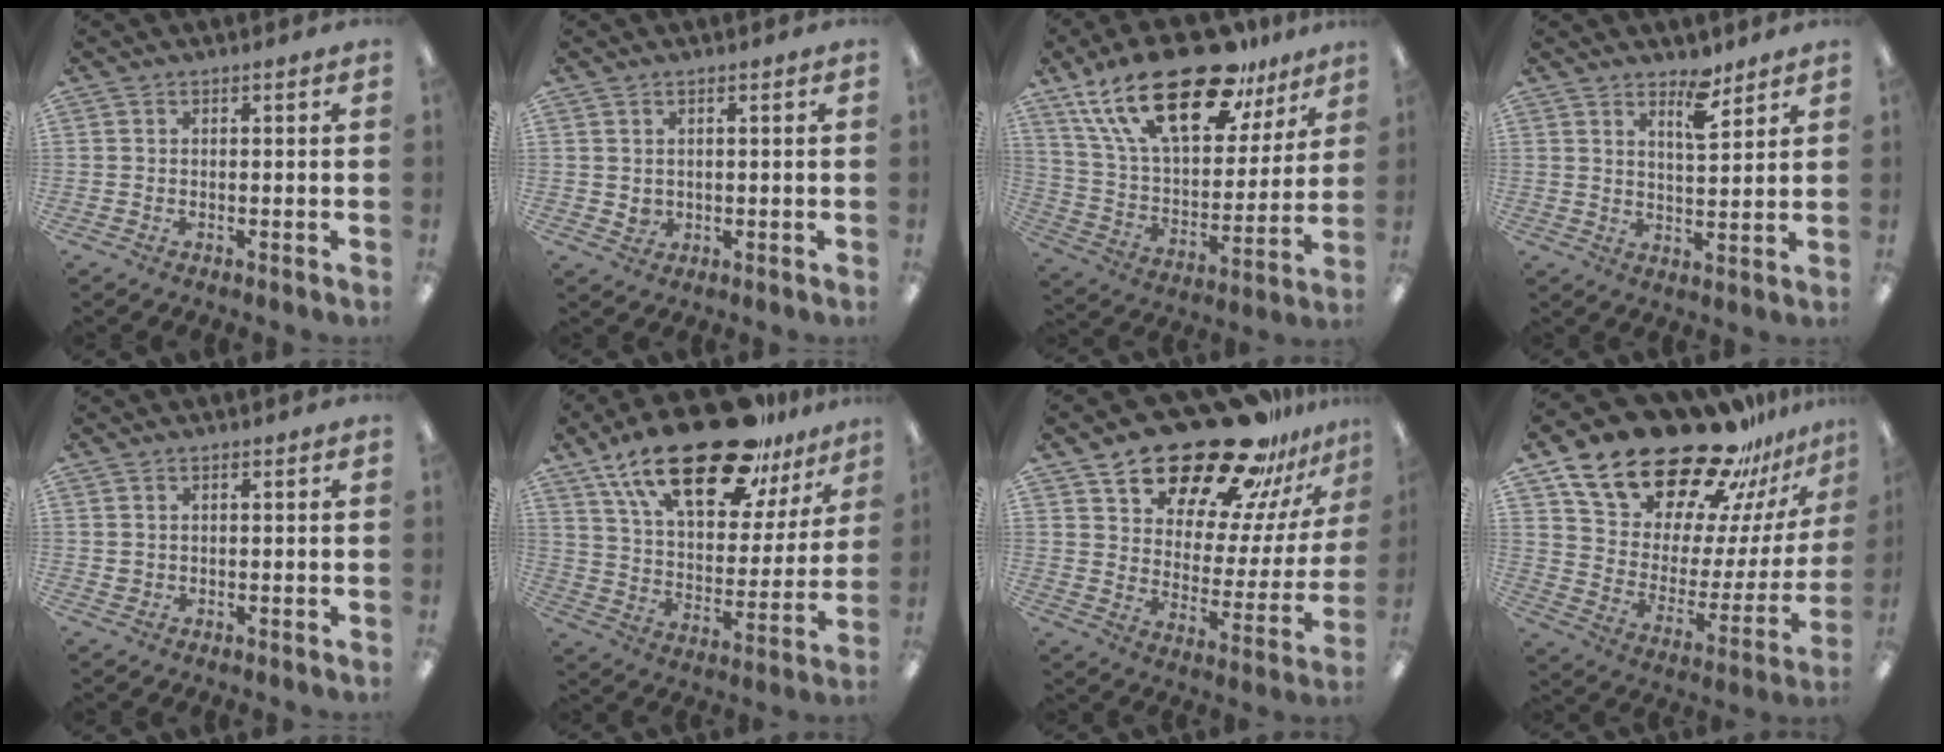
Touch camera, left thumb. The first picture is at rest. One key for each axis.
{"total": 2.2, "fx": 0.9, "fy": 1.9, "fz": 0.7, "tx": -0.008, "ty": -0.001, "tz": 0.015}
{"total": 27.7, "fx": 17.7, "fy": 11.8, "fz": 17.8, "tx": -0.321, "ty": -0.100, "tz": 0.306}
{"total": 6.6, "fx": 4.8, "fy": 2.2, "fz": 3.9, "tx": -0.041, "ty": -0.034, "tz": 0.077}
{"total": 1.2, "fx": 0.6, "fy": 1.0, "fz": 0.2, "tx": -0.006, "ty": 0.003, "tz": 0.011}
{"total": 26.4, "fx": 18.5, "fy": 10.5, "fz": 15.8, "tx": -0.264, "ty": -0.105, "tz": 0.315}
{"total": 24.9, "fx": 20.0, "fy": 10.3, "fz": 10.7, "tx": -0.164, "ty": -0.140, "tz": 0.347}
{"total": 25.5, "fx": 20.5, "fy": 11.2, "fz": 10.2, "tx": -0.162, "ty": -0.153, "tz": 0.370}